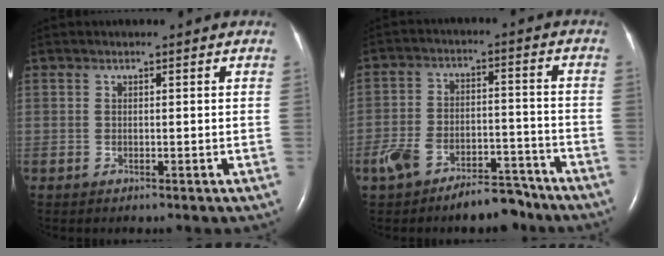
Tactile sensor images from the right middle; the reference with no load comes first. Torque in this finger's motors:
{"motor_torque": [0.70, -0.71, 0.11, 0.08]}